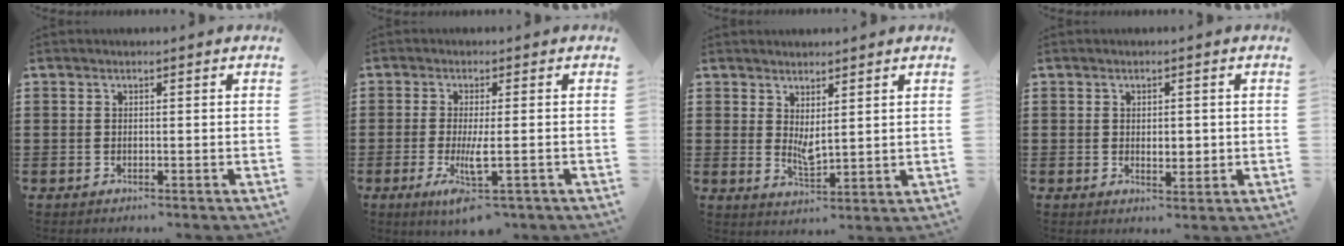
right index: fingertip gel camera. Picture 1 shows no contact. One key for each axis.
{"total": 5.9, "fx": -2.3, "fy": 1.0, "fz": 5.3, "tx": -0.116, "ty": -0.023, "tz": -0.043}
{"total": 2.7, "fx": 2.0, "fy": 0.6, "fz": 1.7, "tx": -0.040, "ty": -0.009, "tz": 0.038}
{"total": 2.7, "fx": 0.1, "fy": 1.5, "fz": 2.3, "tx": -0.038, "ty": 0.003, "tz": -0.001}